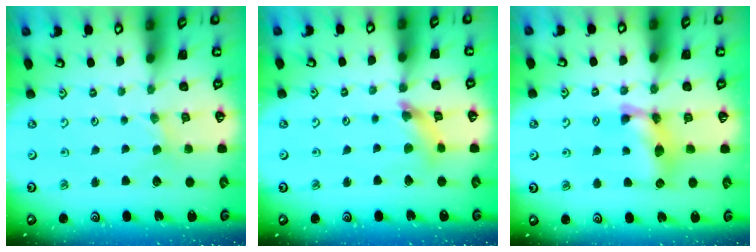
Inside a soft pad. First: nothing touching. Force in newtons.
{"total": 6.2, "press": 6.2, "slide": 0.7}
{"total": 12.2, "press": 12.2, "slide": 0.6}